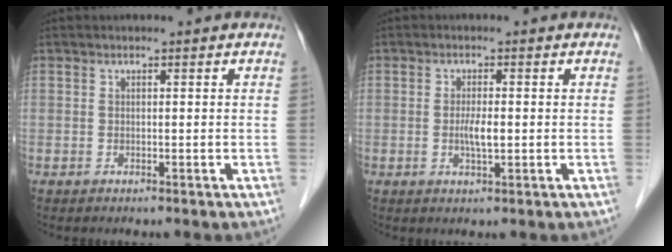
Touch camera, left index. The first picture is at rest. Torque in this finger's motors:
{"motor_torque": [0.89, 0.19, 0.13, 0.04]}